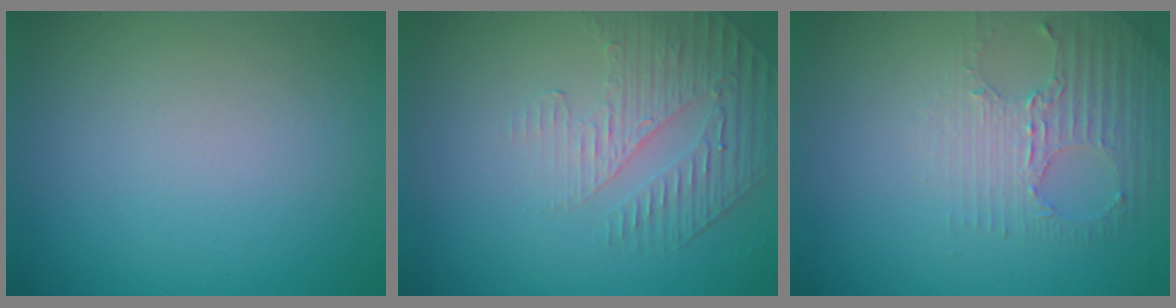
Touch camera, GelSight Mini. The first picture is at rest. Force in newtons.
{"total": 2.2, "press": 1.7, "slide": 1.4}
{"total": 2.8, "press": 2.4, "slide": 1.4}